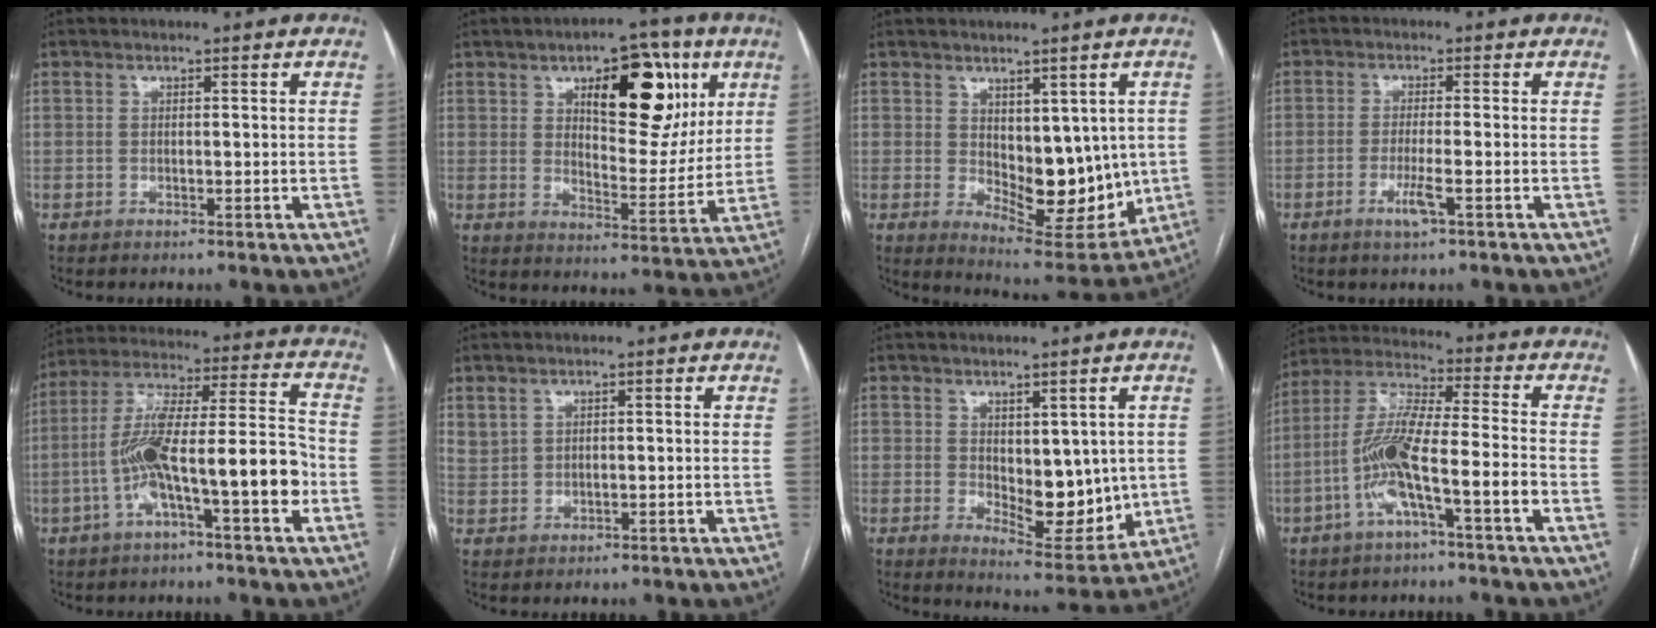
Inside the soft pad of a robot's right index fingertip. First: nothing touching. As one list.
[{"total": 15.5, "force": [6.7, 6.5, 12.4], "torque": [-0.161, 0.013, 0.104]}, {"total": 12.2, "force": [0.4, 6.5, 10.3], "torque": [-0.127, -0.012, 0.032]}, {"total": 3.4, "force": [-1.5, 0.0, 3.0], "torque": [-0.062, -0.007, -0.029]}, {"total": 15.9, "force": [-4.4, 2.3, 15.1], "torque": [-0.268, 0.028, -0.070]}, {"total": 2.6, "force": [1.9, 1.6, 0.7], "torque": [-0.015, 0.003, 0.045]}, {"total": 9.7, "force": [0.5, 5.0, 8.2], "torque": [-0.104, -0.013, 0.029]}, {"total": 11.4, "force": [-4.2, 0.9, 10.5], "torque": [-0.217, 0.018, -0.082]}]